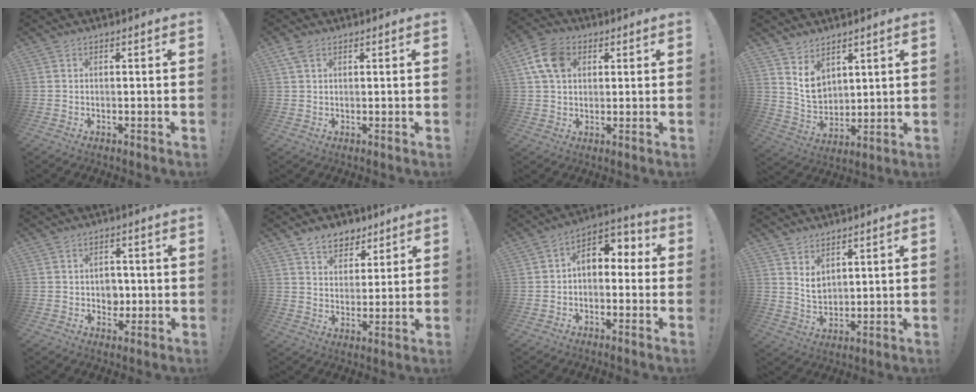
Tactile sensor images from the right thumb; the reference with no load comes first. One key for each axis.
{"total": 3.3, "fx": 1.8, "fy": 1.9, "fz": 2.1, "tx": -0.036, "ty": -0.001, "tz": 0.035}
{"total": 10.4, "fx": 3.3, "fy": 7.3, "fz": 6.6, "tx": -0.121, "ty": 0.009, "tz": 0.068}
{"total": 8.5, "fx": 5.3, "fy": 6.1, "fz": 2.8, "tx": -0.045, "ty": -0.042, "tz": 0.107}
{"total": 4.8, "fx": -0.1, "fy": 4.3, "fz": 2.1, "tx": -0.014, "ty": -0.004, "tz": -0.004}
{"total": 8.2, "fx": 5.9, "fy": 5.4, "fz": 1.7, "tx": -0.025, "ty": -0.039, "tz": 0.116}
{"total": 6.2, "fx": 0.2, "fy": 4.6, "fz": 4.2, "tx": -0.061, "ty": 0.006, "tz": 0.009}
{"total": 5.2, "fx": 3.5, "fy": 3.3, "fz": 1.8, "tx": -0.030, "ty": -0.027, "tz": 0.067}